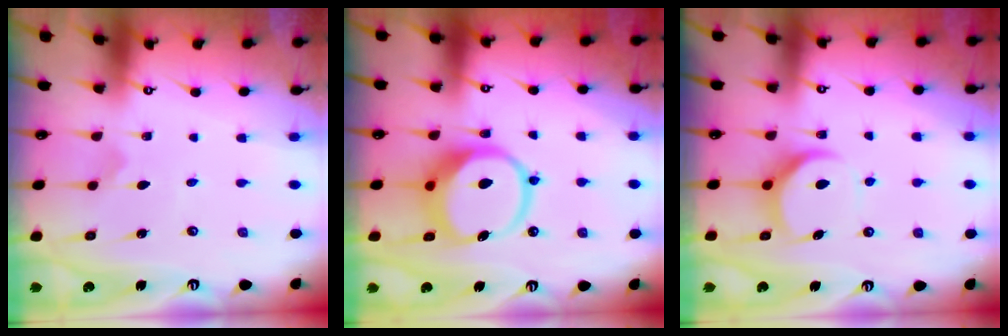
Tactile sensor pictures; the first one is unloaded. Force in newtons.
{"total": 12.1, "press": 12.0, "slide": 1.7}
{"total": 8.9, "press": 8.8, "slide": 0.9}